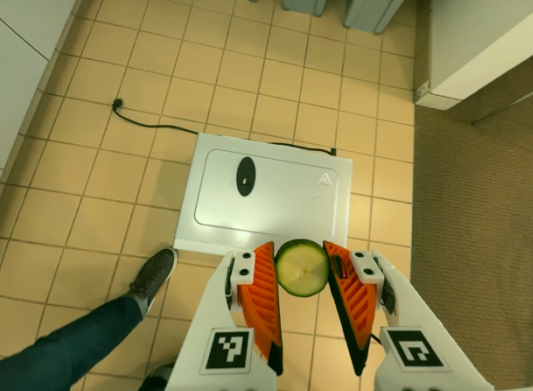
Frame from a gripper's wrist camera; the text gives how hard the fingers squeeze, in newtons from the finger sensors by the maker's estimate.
{"total": 7.3, "left": 6.7, "right": 7.9}